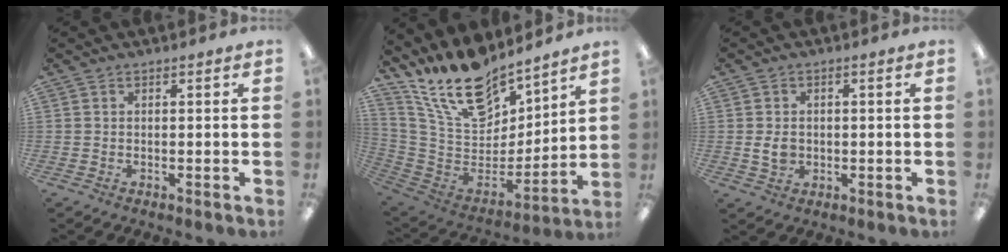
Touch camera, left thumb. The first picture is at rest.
{"total": 19.8, "force": [15.6, 8.6, 8.6], "torque": [-0.179, -0.100, 0.283]}
{"total": 3.5, "force": [-0.2, 2.6, 2.3], "torque": [-0.033, 0.003, -0.005]}